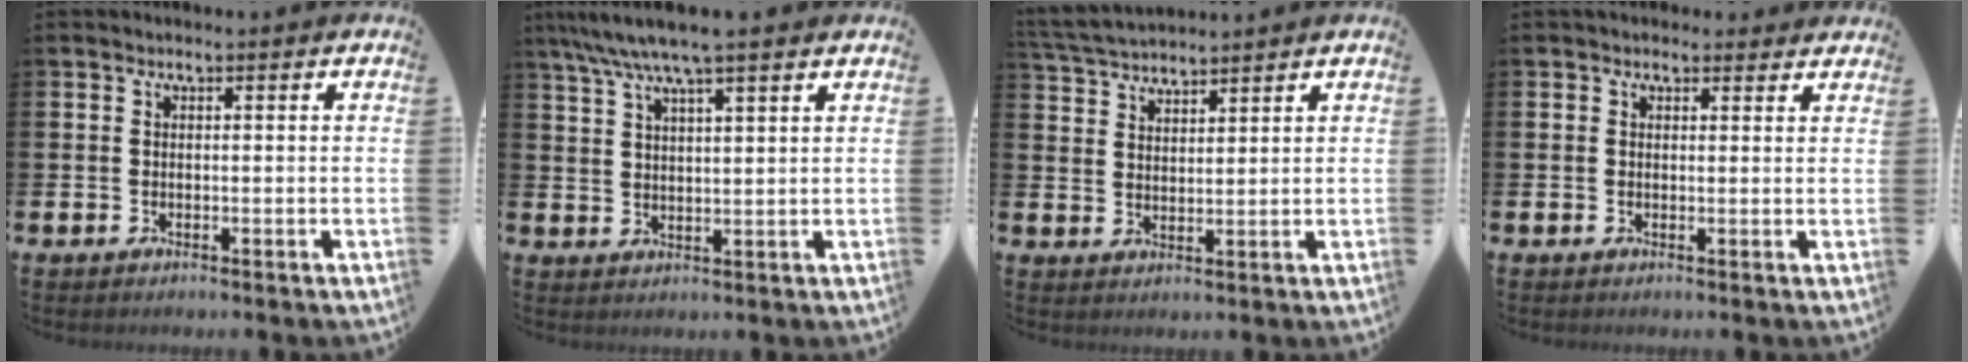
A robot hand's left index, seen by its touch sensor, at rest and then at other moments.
{"total": 6.6, "force": [5.6, 0.4, 3.5], "torque": [-0.085, -0.012, 0.101]}
{"total": 4.2, "force": [4.1, 0.6, 0.5], "torque": [-0.027, -0.016, 0.074]}
{"total": 1.5, "force": [1.3, 0.7, 0.0], "torque": [0.009, 0.002, 0.022]}